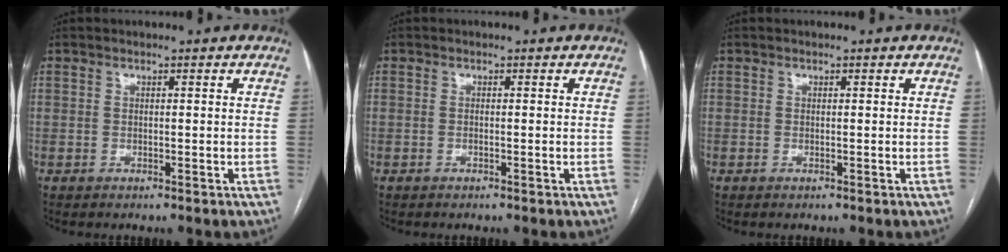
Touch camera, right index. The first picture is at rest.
{"total": 0.0}
{"total": 0.0}